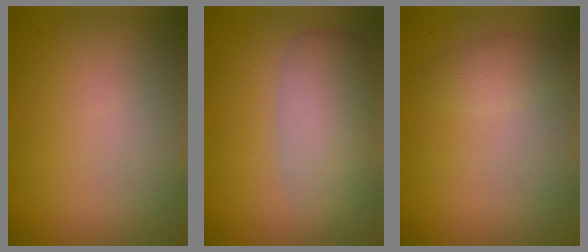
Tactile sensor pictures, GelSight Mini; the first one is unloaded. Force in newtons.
{"total": 4.6, "press": 4.6, "slide": 0.1}
{"total": 1.4, "press": 1.4, "slide": 0.1}